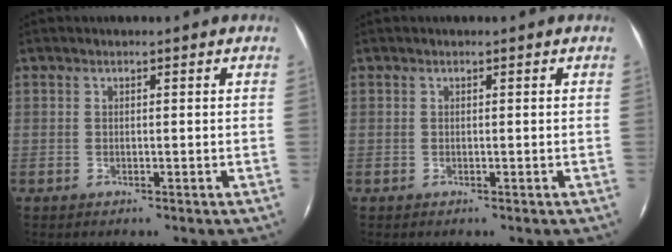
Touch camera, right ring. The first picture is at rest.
{"total": 0.0}